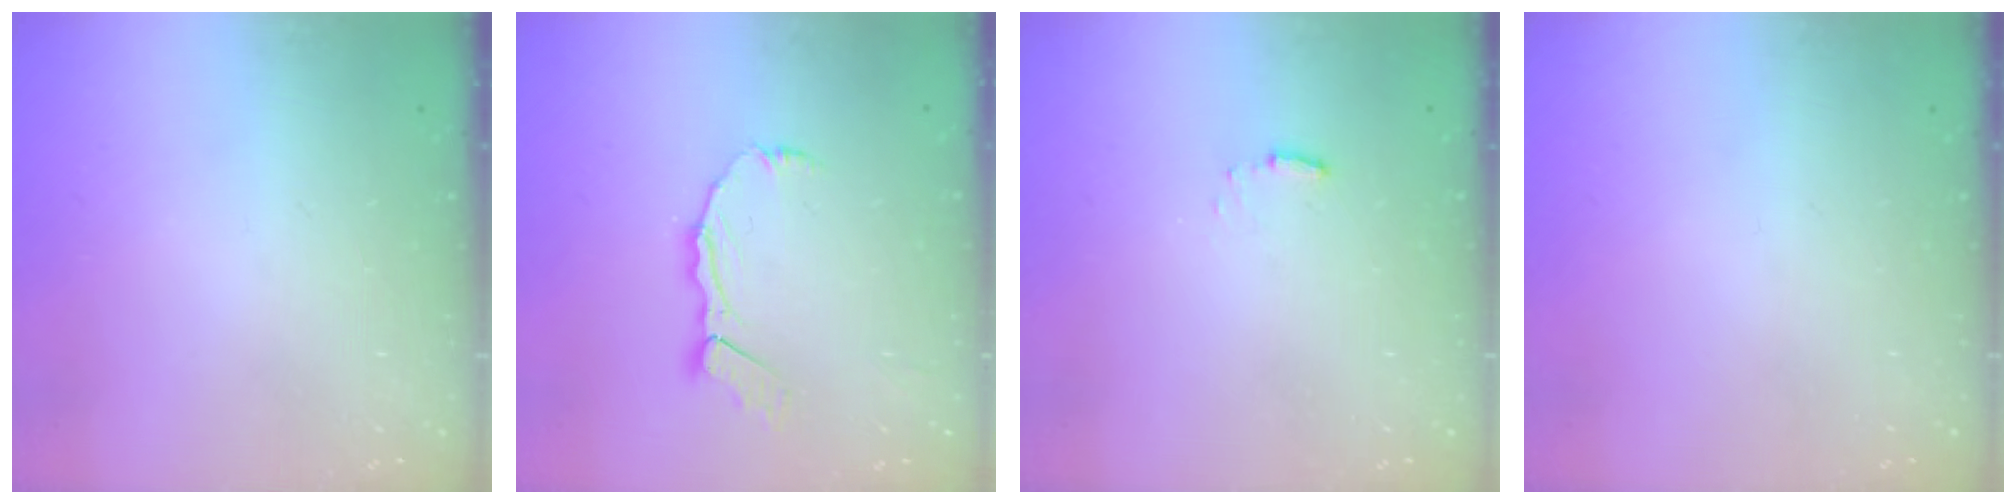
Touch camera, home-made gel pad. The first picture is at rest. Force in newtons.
{"total": 8.2, "press": 8.1, "slide": 1.0}
{"total": 2.9, "press": 2.9, "slide": 0.5}
{"total": 0.0}